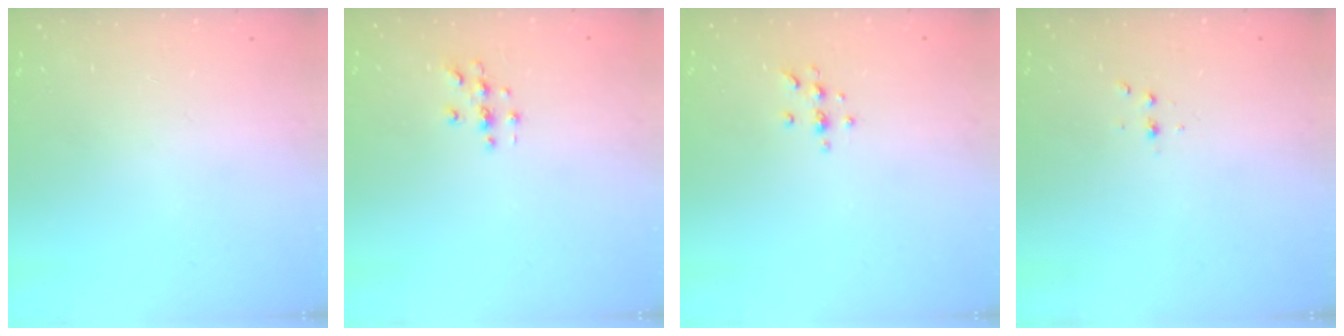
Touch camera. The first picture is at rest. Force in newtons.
{"total": 2.7, "press": 2.7, "slide": 0.3}
{"total": 4.8, "press": 4.7, "slide": 0.6}
{"total": 2.3, "press": 2.3, "slide": 0.3}